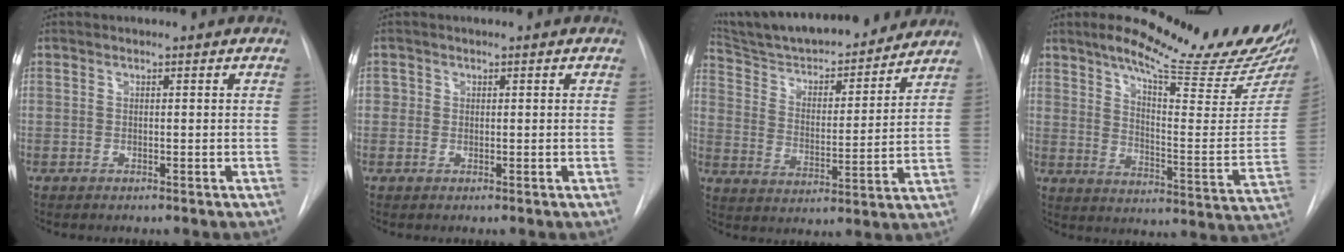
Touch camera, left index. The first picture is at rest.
{"total": 1.1, "force": [0.2, 1.1, 0.1], "torque": [0.011, 0.005, 0.000]}
{"total": 21.2, "force": [19.4, 3.7, 7.7], "torque": [-0.123, -0.004, 0.290]}
{"total": 23.3, "force": [18.7, 2.8, 13.6], "torque": [-0.197, -0.068, 0.244]}